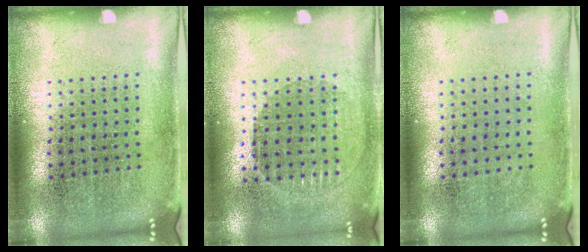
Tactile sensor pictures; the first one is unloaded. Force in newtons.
{"total": 0.9, "press": 0.9, "slide": 0.3}
{"total": 0.0}